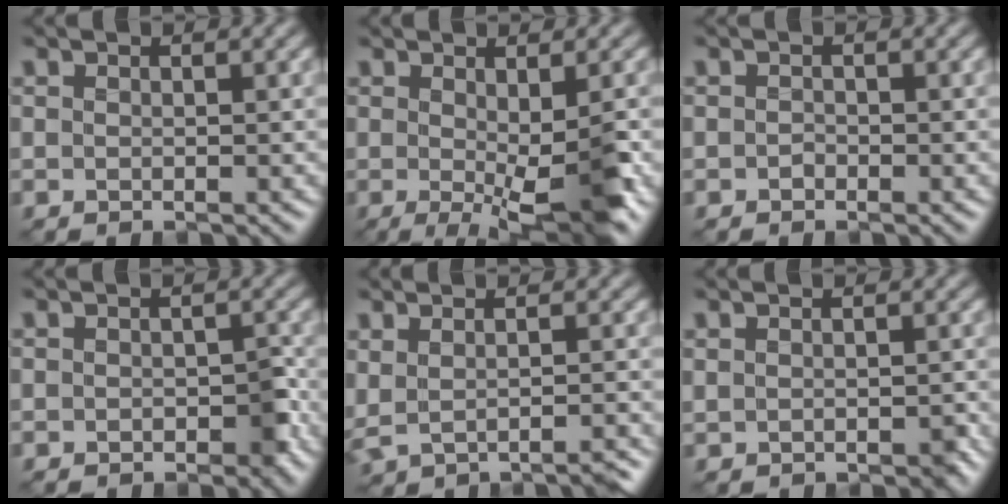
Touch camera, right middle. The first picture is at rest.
{"total": 5.7, "force": [-1.0, 1.2, 5.5], "torque": [-0.092, -0.008, -0.018]}
{"total": 0.8, "force": [-0.6, 0.5, 0.2], "torque": [-0.002, 0.000, -0.018]}
{"total": 3.1, "force": [-1.3, 1.7, 2.2], "torque": [-0.031, -0.007, -0.022]}
{"total": 2.0, "force": [-0.7, 1.0, 1.6], "torque": [-0.019, -0.005, 0.000]}
{"total": 2.0, "force": [-0.6, 1.3, 1.4], "torque": [-0.022, -0.007, -0.005]}